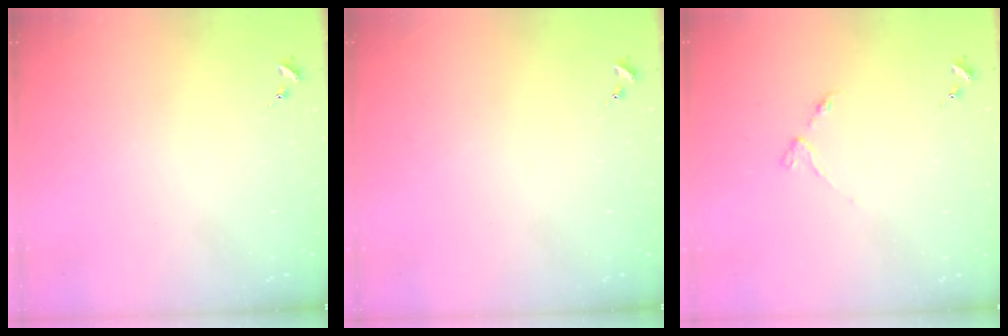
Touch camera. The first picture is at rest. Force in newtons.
{"total": 0.0}
{"total": 3.3, "press": 3.3, "slide": 0.5}